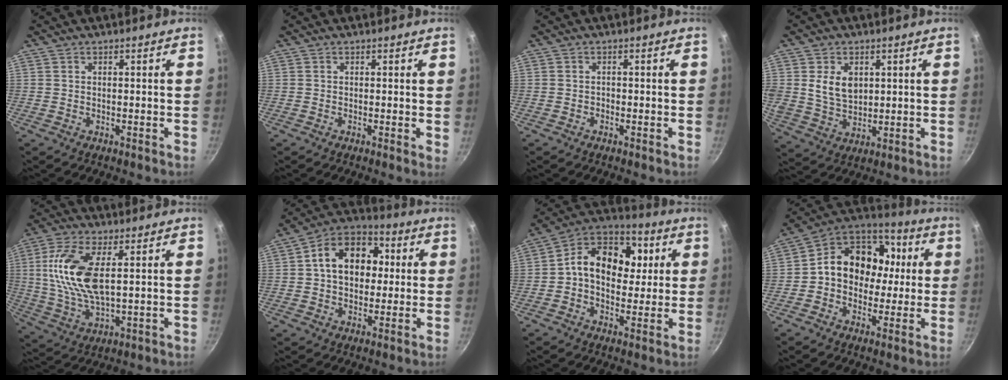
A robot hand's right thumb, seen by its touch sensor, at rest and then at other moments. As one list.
[{"total": 0.6, "force": [0.0, 0.2, 0.5], "torque": [-0.007, -0.003, -0.005]}, {"total": 0.7, "force": [-0.5, 0.5, 0.2], "torque": [-0.004, 0.004, -0.011]}, {"total": 8.0, "force": [2.0, 5.8, 5.1], "torque": [-0.076, -0.020, 0.043]}, {"total": 14.0, "force": [2.7, 6.3, 12.2], "torque": [-0.246, -0.004, 0.055]}, {"total": 14.6, "force": [2.0, 10.7, 9.6], "torque": [-0.111, 0.026, 0.012]}, {"total": 15.5, "force": [2.3, 11.6, 10.1], "torque": [-0.124, 0.022, 0.012]}, {"total": 16.4, "force": [0.8, 13.4, 9.4], "torque": [-0.110, 0.044, -0.007]}]